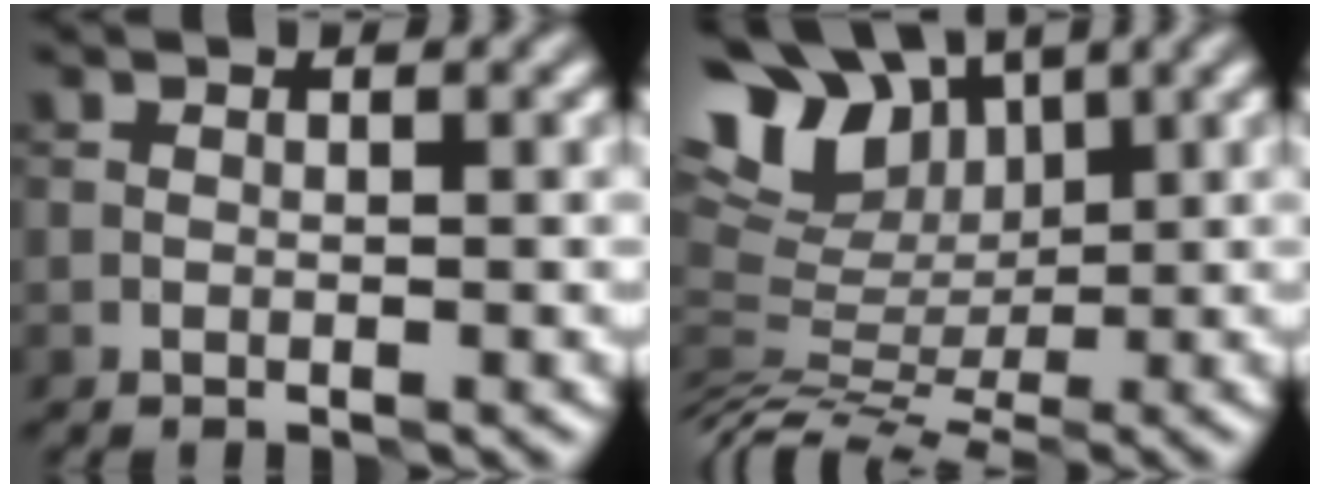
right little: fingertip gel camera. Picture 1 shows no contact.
{"total": 9.9, "force": [4.0, 6.6, 6.3], "torque": [-0.132, 0.033, 0.091]}